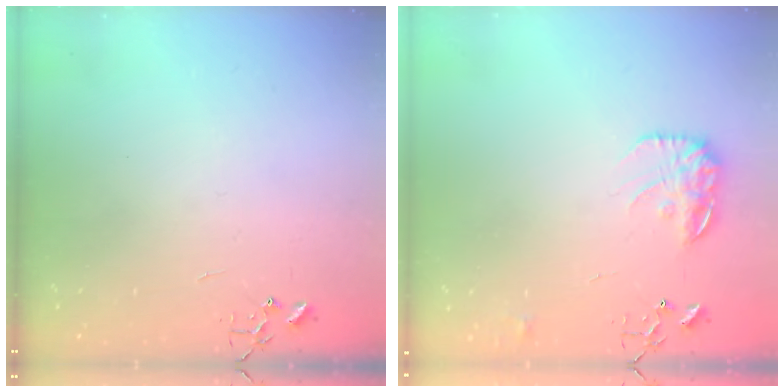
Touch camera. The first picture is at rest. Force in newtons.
{"total": 12.1, "press": 12.1, "slide": 0.5}